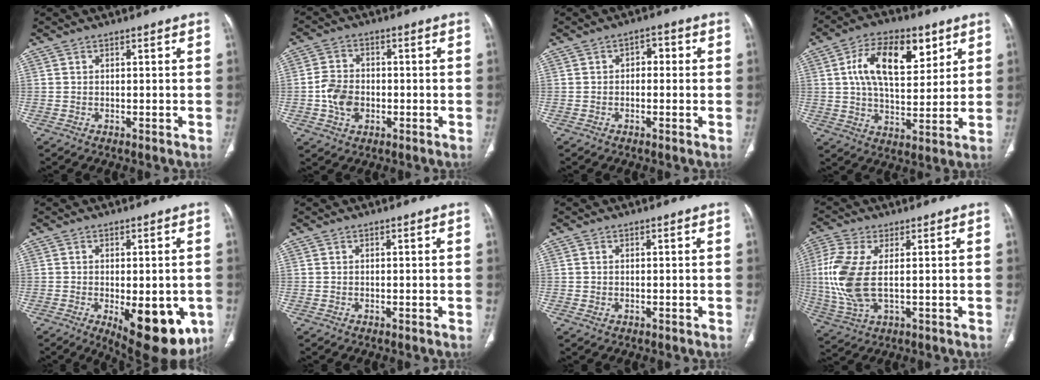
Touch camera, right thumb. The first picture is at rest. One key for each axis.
{"total": 6.7, "fx": -1.4, "fy": 5.0, "fz": 4.2, "tx": -0.066, "ty": 0.010, "tz": -0.028}
{"total": 2.8, "fx": 0.1, "fy": 1.9, "fz": 2.0, "tx": -0.009, "ty": 0.011, "tz": -0.009}
{"total": 15.7, "fx": 5.7, "fy": 8.3, "fz": 12.1, "tx": -0.175, "ty": -0.012, "tz": 0.097}
{"total": 15.4, "fx": -4.9, "fy": 6.7, "fz": 13.0, "tx": -0.132, "ty": -0.012, "tz": -0.047}
{"total": 0.0}
{"total": 0.6, "fx": -0.1, "fy": 0.5, "fz": 0.4, "tx": -0.011, "ty": -0.002, "tz": 0.001}
{"total": 11.7, "fx": 0.7, "fy": 5.4, "fz": 10.3, "tx": -0.264, "ty": -0.003, "tz": 0.017}